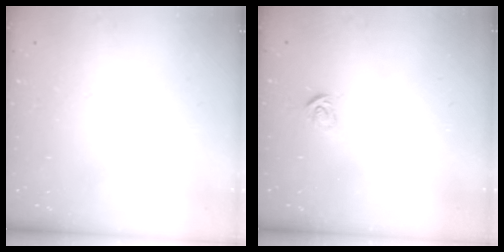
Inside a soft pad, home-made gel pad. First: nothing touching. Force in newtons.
{"total": 2.6, "press": 2.6, "slide": 0.3}